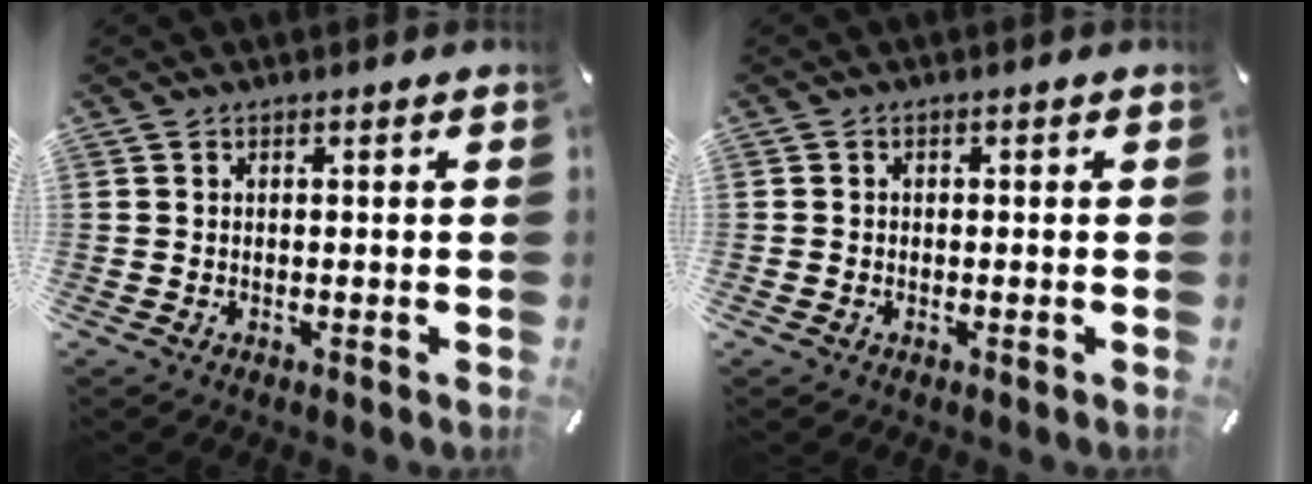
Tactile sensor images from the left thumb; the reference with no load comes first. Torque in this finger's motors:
{"motor_torque": [-0.07, -0.40, 0.04, 0.11, -0.05]}